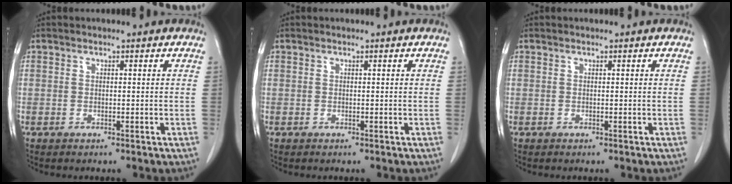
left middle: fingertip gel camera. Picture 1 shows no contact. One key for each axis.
{"total": 0.0}
{"total": 0.0}